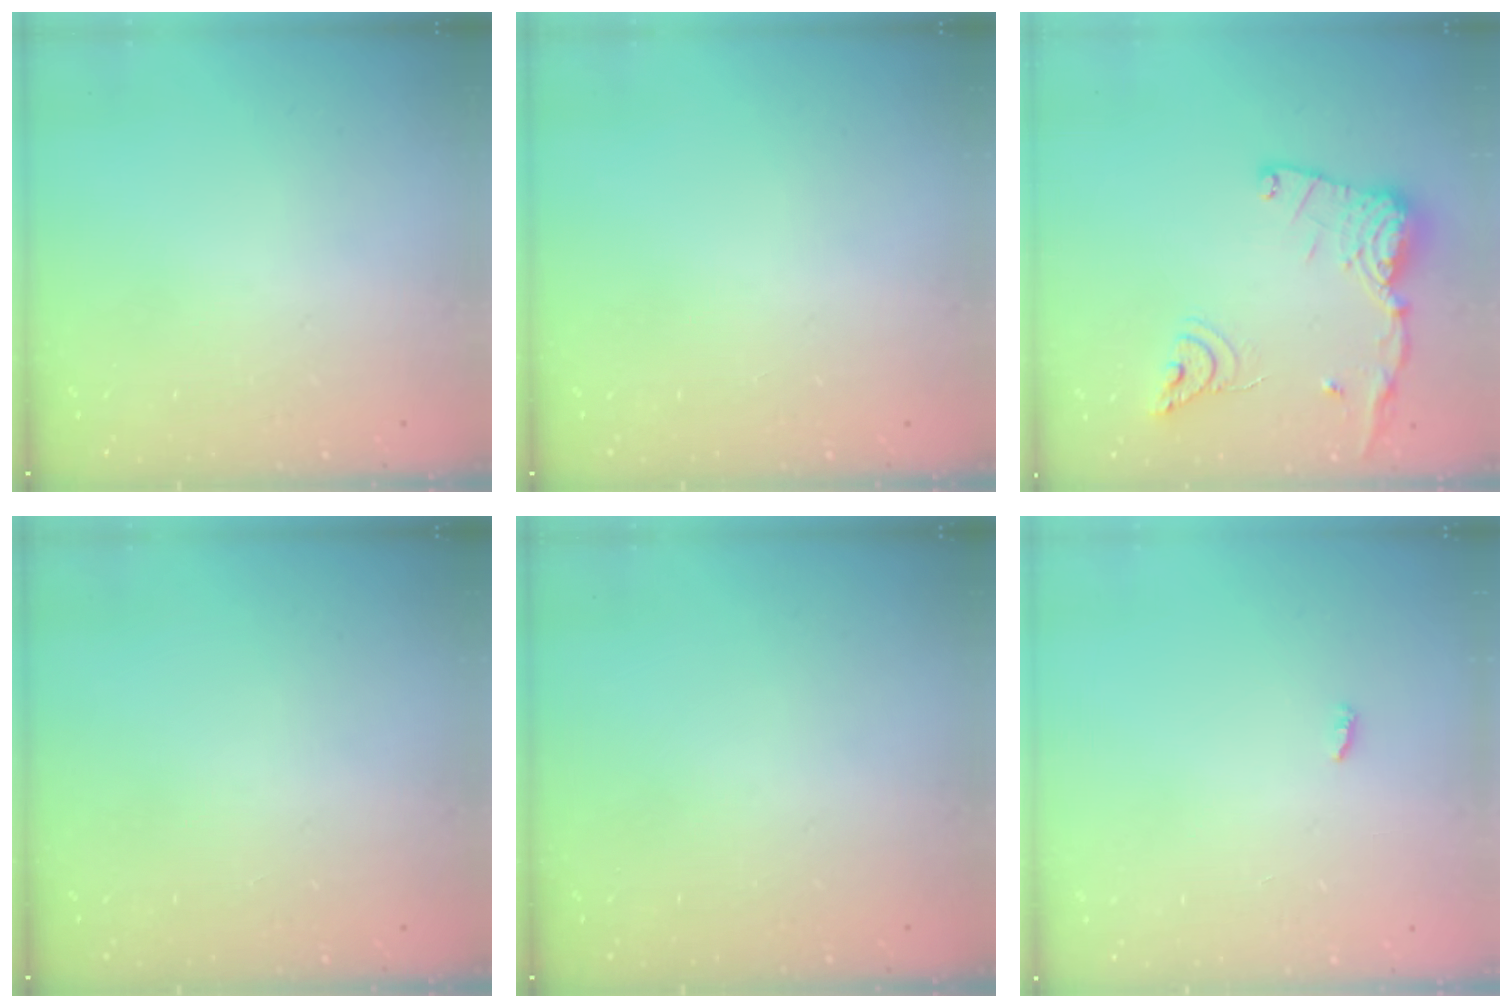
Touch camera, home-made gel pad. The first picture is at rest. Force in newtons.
{"total": 0.0}
{"total": 17.9, "press": 17.8, "slide": 1.6}
{"total": 0.0}
{"total": 0.0}
{"total": 2.3, "press": 2.3, "slide": 0.2}